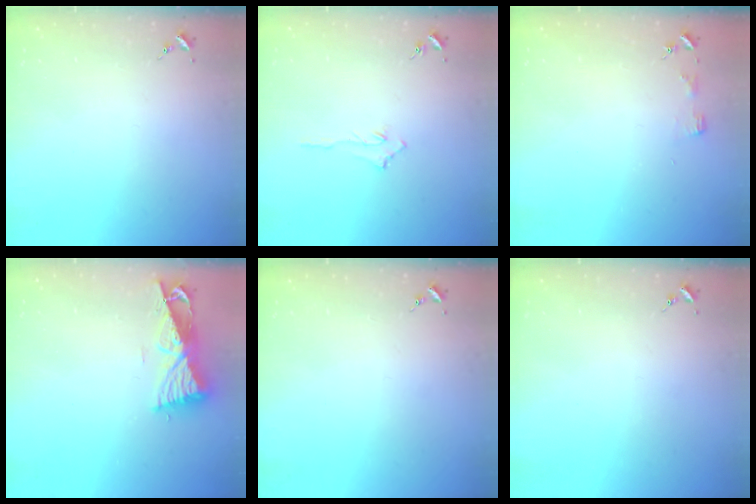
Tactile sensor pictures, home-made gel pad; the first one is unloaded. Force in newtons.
{"total": 2.9, "press": 2.9, "slide": 0.4}
{"total": 3.4, "press": 3.3, "slide": 0.4}
{"total": 8.5, "press": 8.4, "slide": 1.0}
{"total": 0.0}
{"total": 0.0}